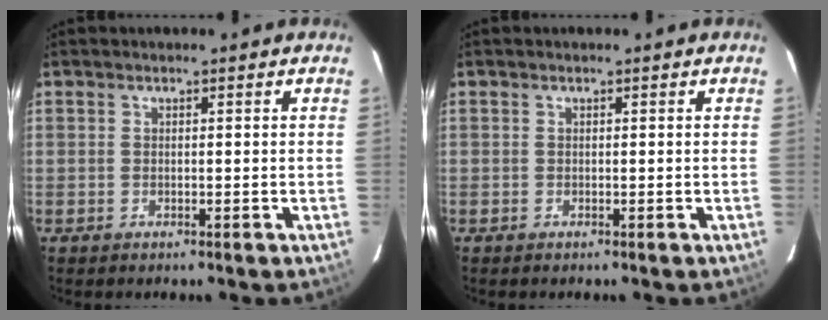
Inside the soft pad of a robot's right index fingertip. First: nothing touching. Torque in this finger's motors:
{"motor_torque": [0.03, -0.08, 0.01, 0.00]}